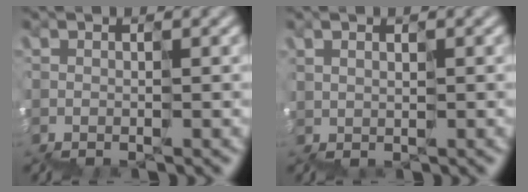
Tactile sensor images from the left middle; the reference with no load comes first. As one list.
[{"total": 0.6, "force": [0.6, 0.0, 0.1], "torque": [0.006, 0.005, 0.015]}]